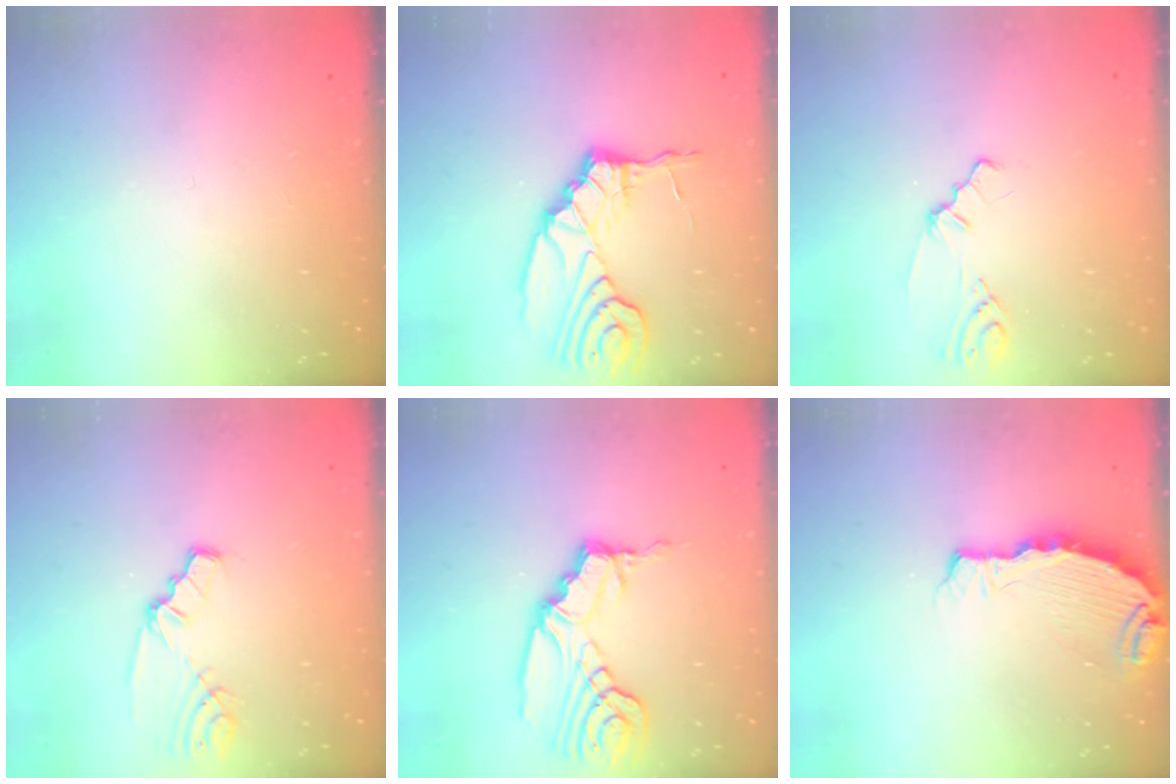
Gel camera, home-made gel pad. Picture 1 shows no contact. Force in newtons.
{"total": 9.3, "press": 9.3, "slide": 0.4}
{"total": 1.4, "press": 1.4, "slide": 0.4}
{"total": 2.5, "press": 2.5, "slide": 0.4}
{"total": 10.4, "press": 10.3, "slide": 0.9}
{"total": 5.3, "press": 5.3, "slide": 0.1}